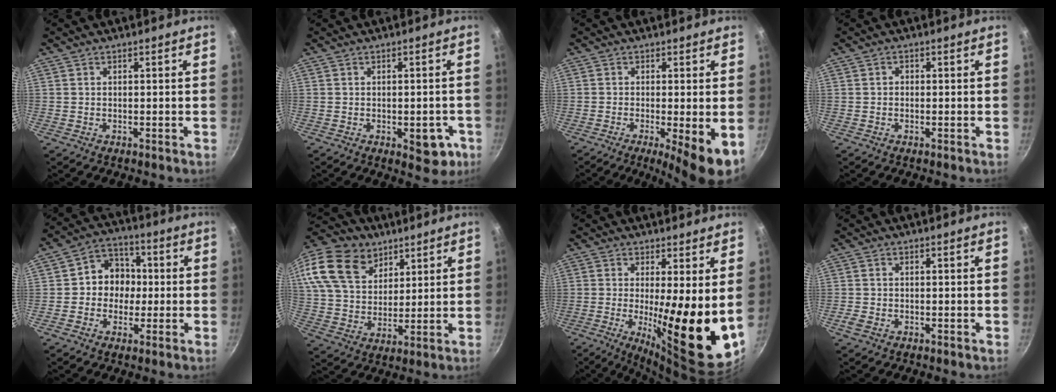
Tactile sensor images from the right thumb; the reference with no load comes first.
{"total": 6.2, "force": [-2.1, 3.4, 4.8], "torque": [-0.027, 0.013, -0.020]}
{"total": 7.8, "force": [-2.1, 1.4, 7.4], "torque": [-0.108, -0.009, -0.028]}
{"total": 0.8, "force": [-0.2, 0.8, 0.3], "torque": [-0.003, 0.003, -0.006]}
{"total": 8.8, "force": [-0.2, 7.9, 3.9], "torque": [-0.011, 0.021, -0.019]}
{"total": 23.3, "force": [12.6, 15.8, 11.5], "torque": [-0.240, -0.001, 0.234]}
{"total": 15.7, "force": [-0.2, 3.0, 15.4], "torque": [-0.219, -0.031, 0.000]}
{"total": 1.8, "force": [-0.8, 1.2, 1.0], "torque": [-0.020, 0.000, -0.018]}